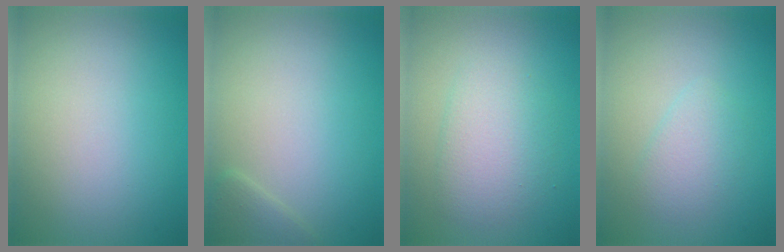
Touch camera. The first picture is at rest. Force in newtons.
{"total": 1.4, "press": 1.4, "slide": 0.1}
{"total": 3.5, "press": 3.5, "slide": 0.1}
{"total": 2.0, "press": 2.0, "slide": 0.1}